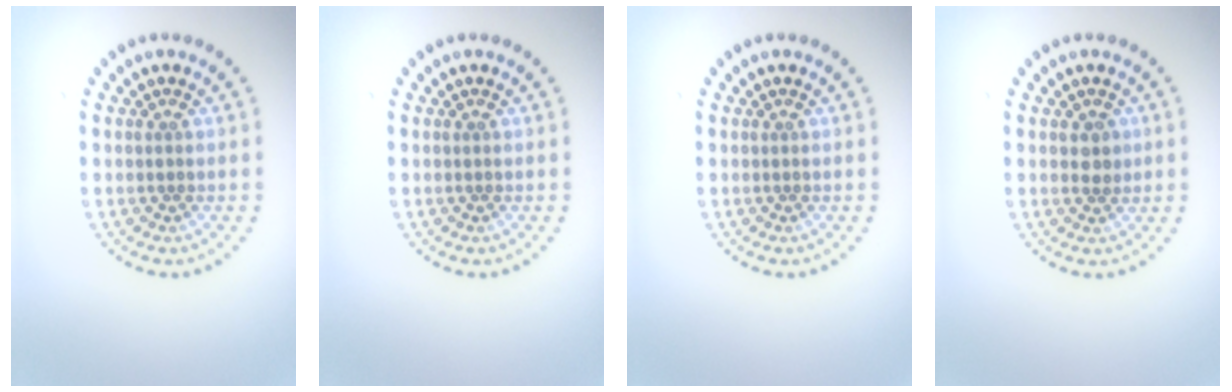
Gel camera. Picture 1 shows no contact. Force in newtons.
{"total": 0.0}
{"total": 0.0}
{"total": 1.5, "press": 1.4, "slide": 0.3}